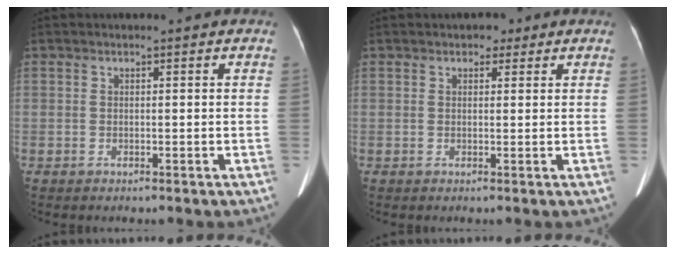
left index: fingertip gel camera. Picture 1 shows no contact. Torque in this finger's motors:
{"motor_torque": [0.10, -0.08, 0.02, 0.01]}